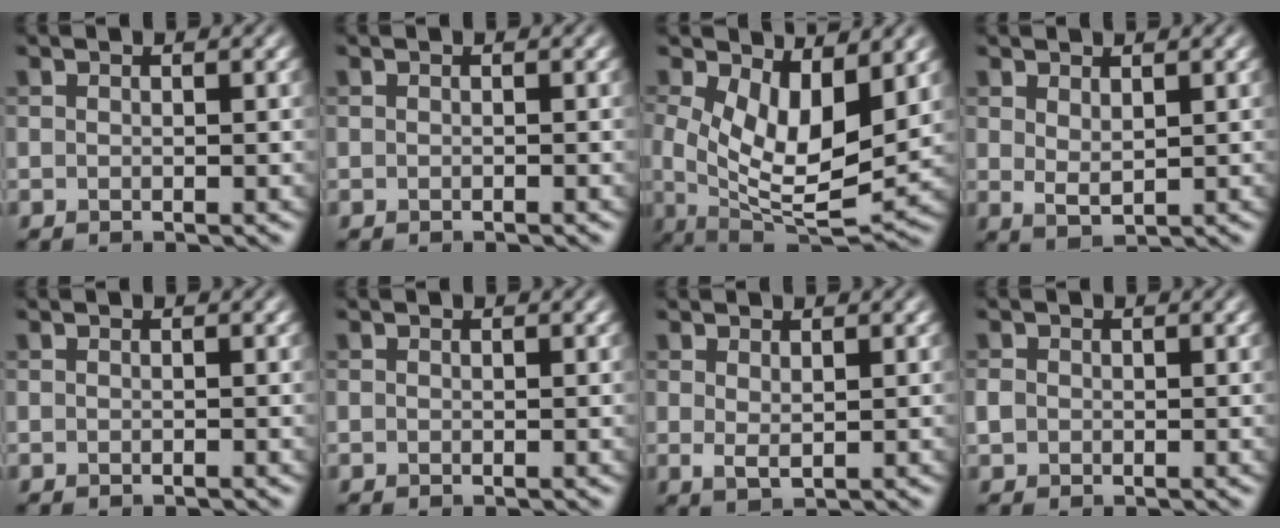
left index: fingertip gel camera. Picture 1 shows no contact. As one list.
[{"total": 0.0}, {"total": 8.7, "force": [1.7, 4.2, 7.5], "torque": [-0.142, -0.024, 0.036]}, {"total": 1.7, "force": [1.1, 0.6, 1.1], "torque": [-0.024, -0.007, 0.025]}, {"total": 0.0}, {"total": 0.0}, {"total": 1.3, "force": [0.5, 0.5, 1.1], "torque": [-0.021, -0.004, 0.014]}, {"total": 1.1, "force": [-0.1, 1.1, 0.4], "torque": [-0.007, -0.002, -0.006]}]